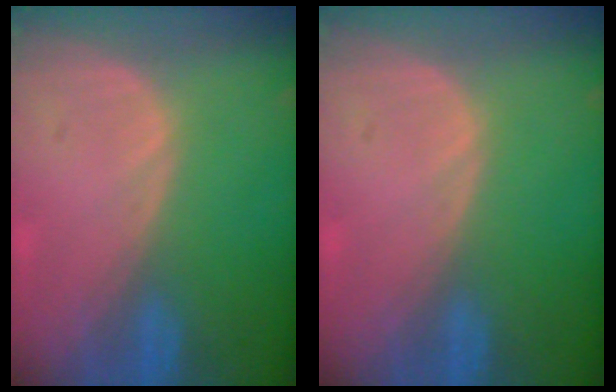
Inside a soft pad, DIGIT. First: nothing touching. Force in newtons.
{"total": 0.0}